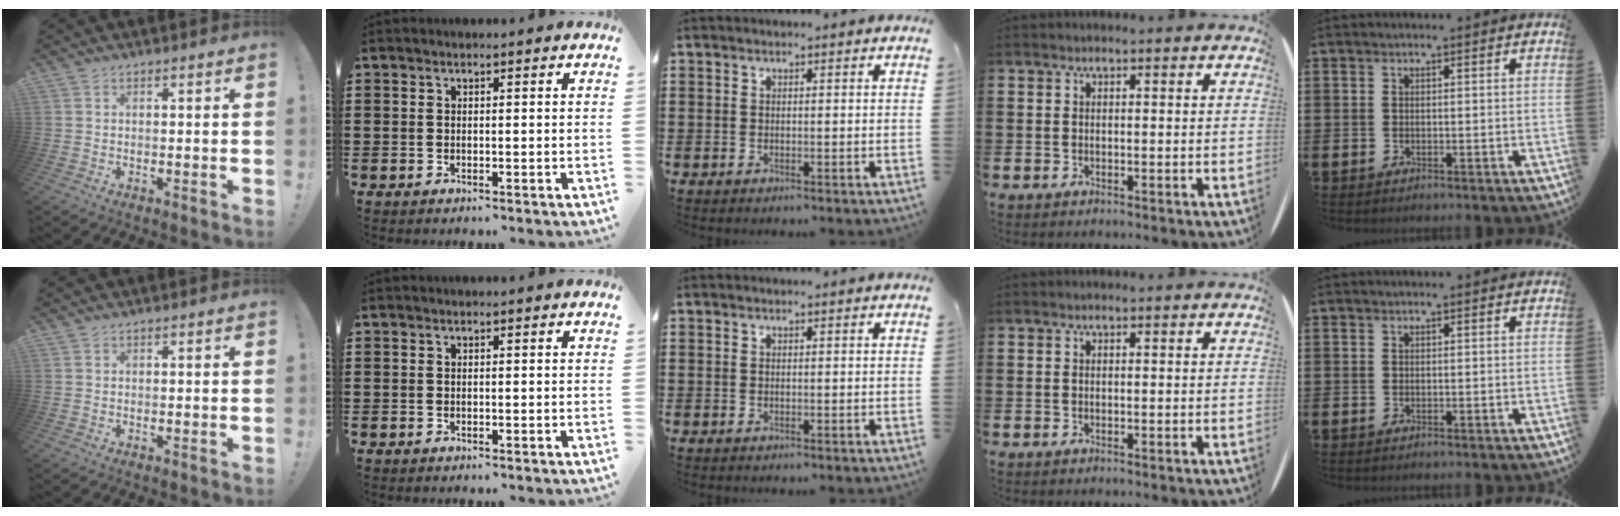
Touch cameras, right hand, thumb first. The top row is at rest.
{}